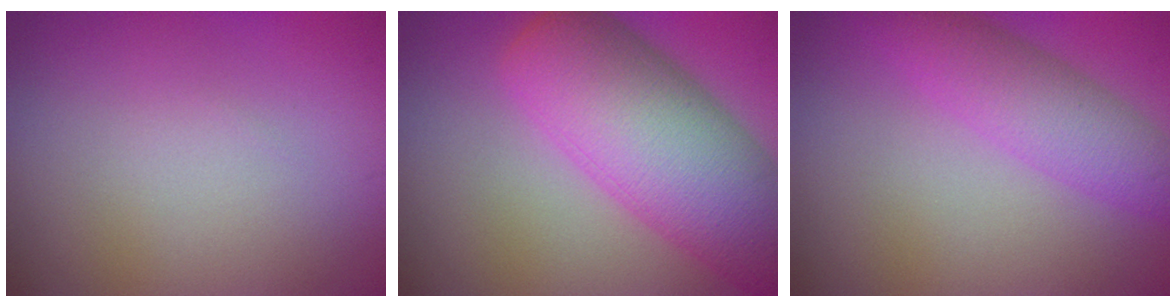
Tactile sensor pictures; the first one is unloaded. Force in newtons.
{"total": 10.9, "press": 10.9, "slide": 0.5}
{"total": 4.5, "press": 4.5, "slide": 0.1}